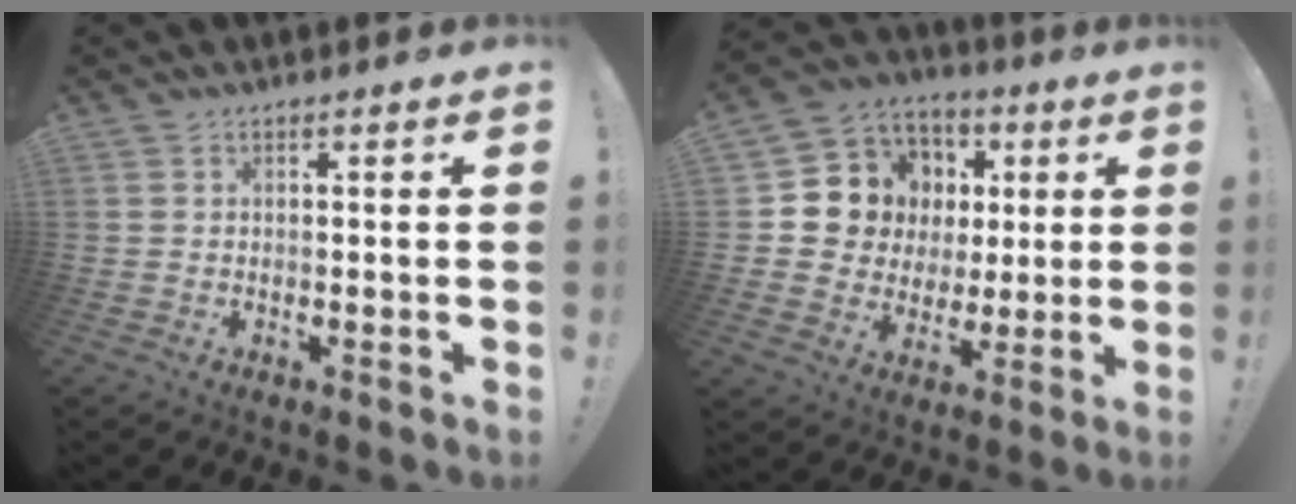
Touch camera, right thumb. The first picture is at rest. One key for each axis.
{"total": 11.1, "fx": 1.9, "fy": 10.7, "fz": 2.5, "tx": -0.036, "ty": -0.011, "tz": 0.061}